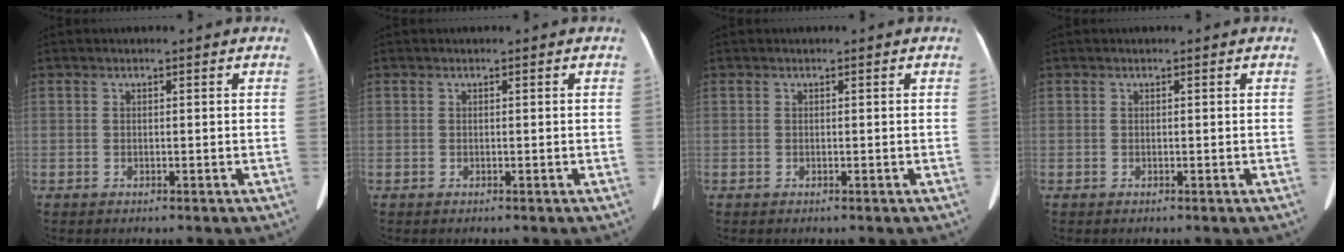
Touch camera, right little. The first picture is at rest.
{"total": 0.0}
{"total": 0.0}
{"total": 0.0}